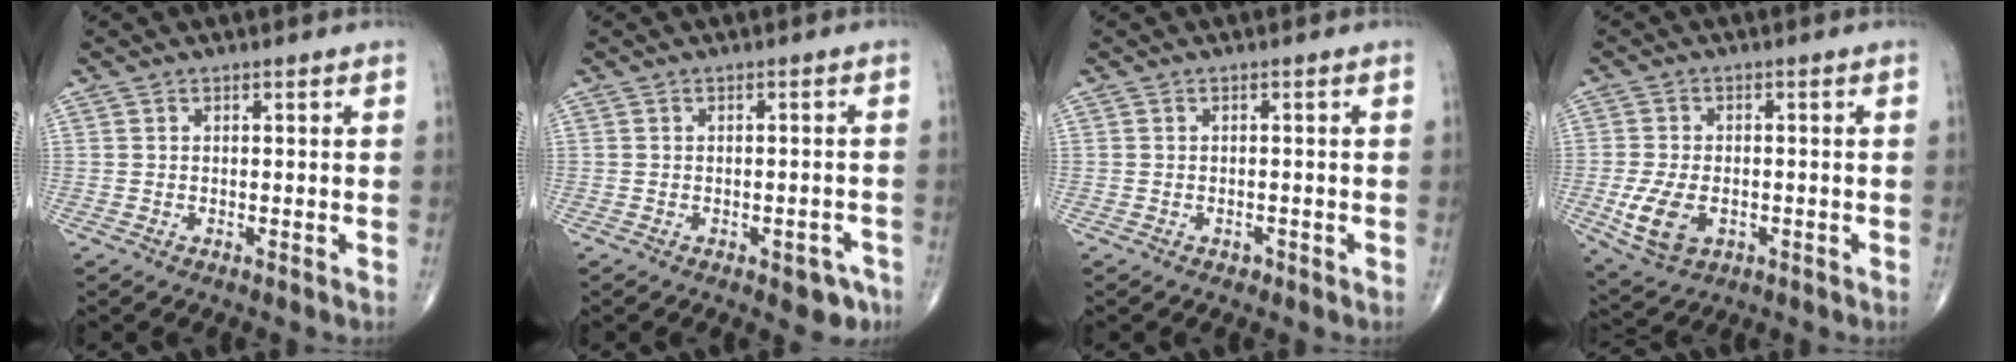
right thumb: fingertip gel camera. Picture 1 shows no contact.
{"total": 4.2, "force": [-2.4, 2.1, 2.7], "torque": [-0.011, 0.016, -0.025]}
{"total": 0.7, "force": [-0.6, 0.4, 0.2], "torque": [0.001, 0.002, -0.011]}
{"total": 8.2, "force": [-2.2, 5.1, 6.0], "torque": [-0.120, -0.001, -0.031]}